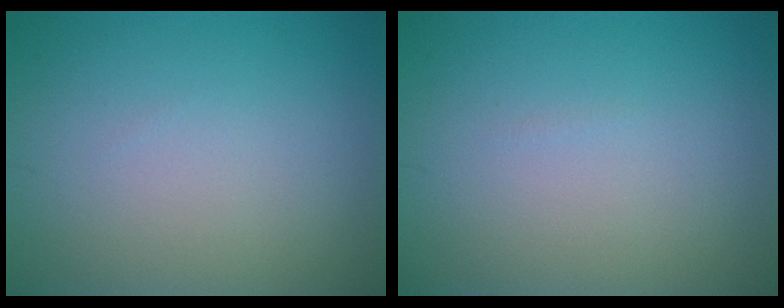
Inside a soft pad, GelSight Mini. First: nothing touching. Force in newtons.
{"total": 0.0}